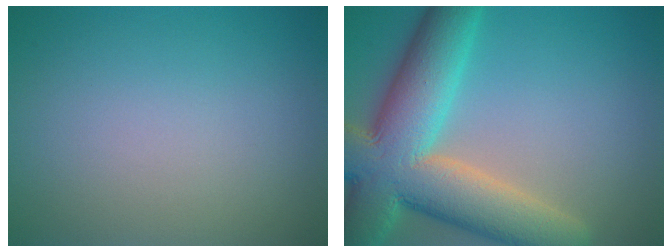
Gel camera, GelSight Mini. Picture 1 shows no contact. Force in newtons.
{"total": 12.4, "press": 12.3, "slide": 0.7}